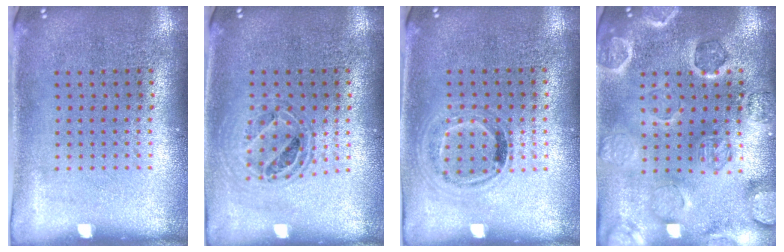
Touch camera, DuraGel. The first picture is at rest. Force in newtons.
{"total": 0.8, "press": 0.8, "slide": 0.0}
{"total": 1.0, "press": 0.9, "slide": 0.5}
{"total": 2.1, "press": 2.1, "slide": 0.1}